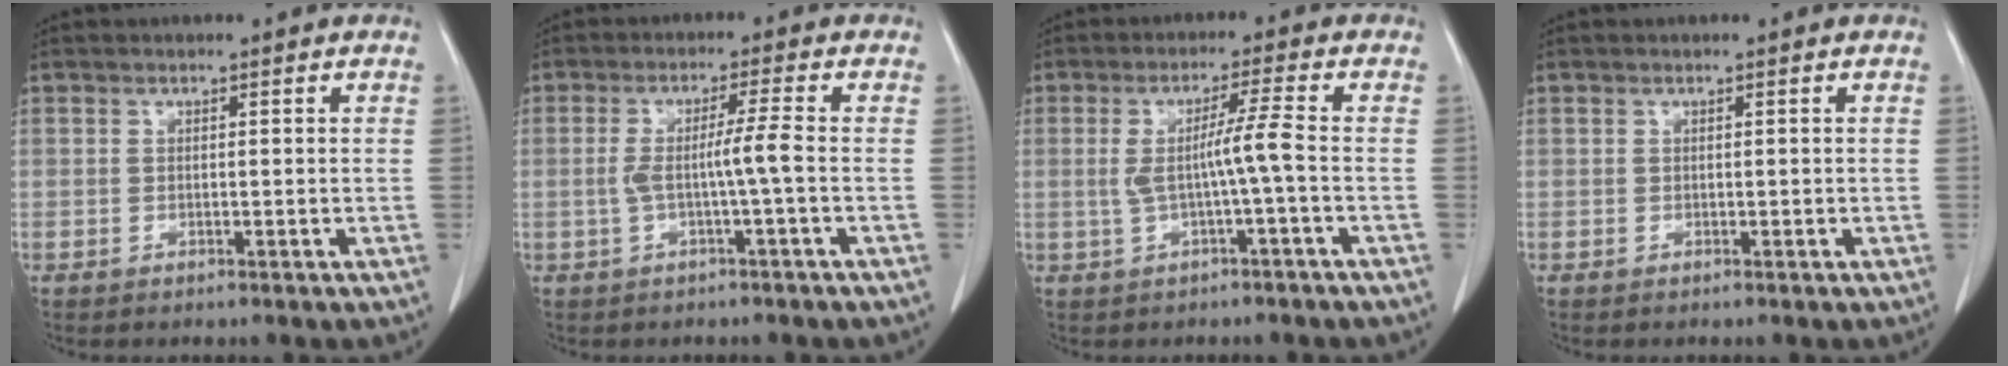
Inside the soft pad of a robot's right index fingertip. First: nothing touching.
{"total": 4.5, "force": [-0.8, -0.7, 4.4], "torque": [-0.083, 0.006, -0.012]}
{"total": 5.1, "force": [-0.6, -0.9, 5.0], "torque": [-0.093, 0.007, -0.008]}
{"total": 0.0}